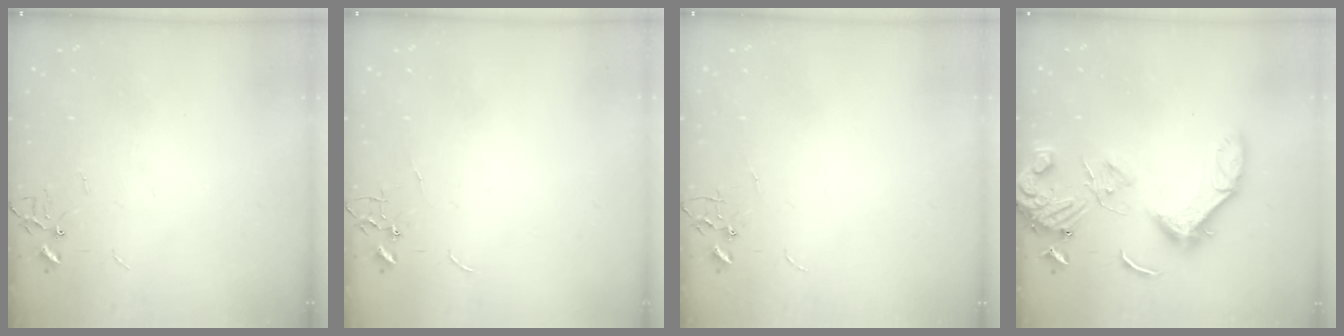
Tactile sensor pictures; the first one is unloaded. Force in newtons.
{"total": 0.0}
{"total": 0.0}
{"total": 15.0, "press": 14.9, "slide": 1.9}